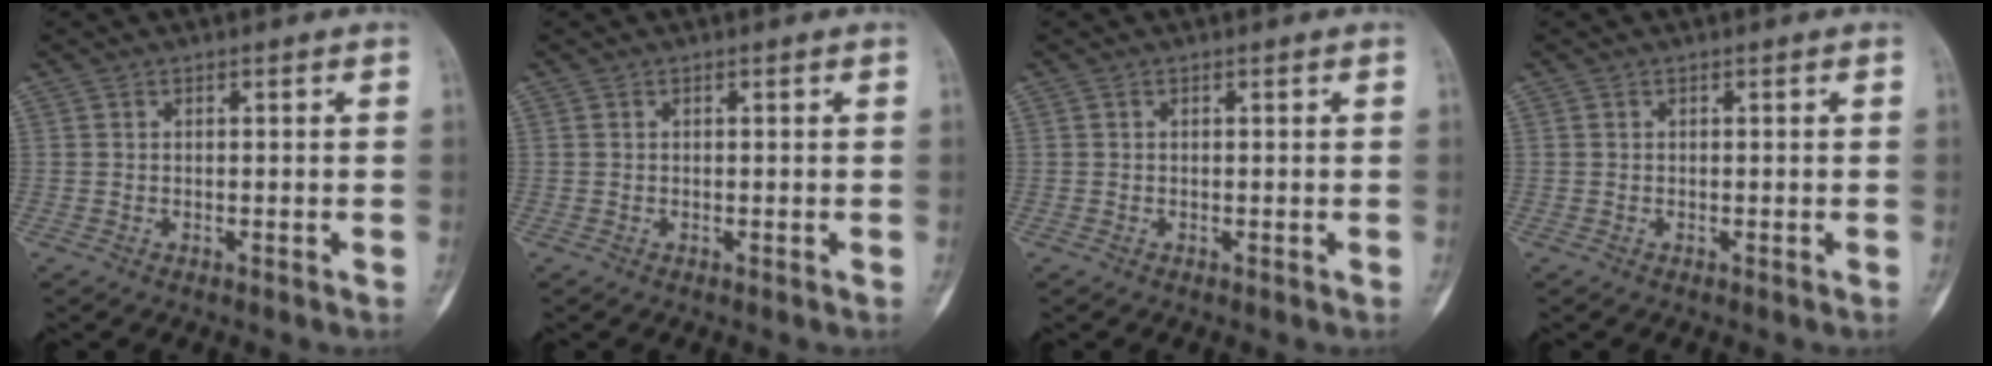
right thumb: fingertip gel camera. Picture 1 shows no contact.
{"total": 0.0}
{"total": 0.0}
{"total": 0.0}